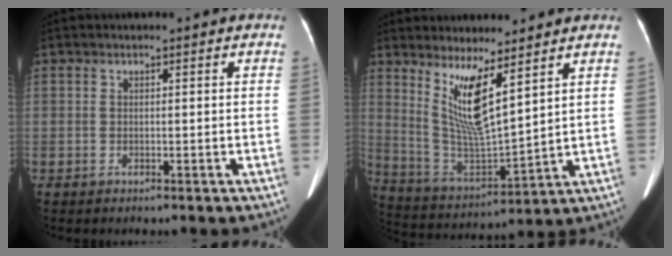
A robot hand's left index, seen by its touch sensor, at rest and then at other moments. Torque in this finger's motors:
{"motor_torque": [1.40, -0.74, 0.26, 0.06]}